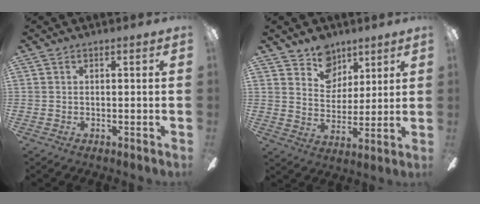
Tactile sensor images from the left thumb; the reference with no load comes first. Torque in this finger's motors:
{"motor_torque": [0.29, -0.21, 0.03, -0.32, -0.02]}